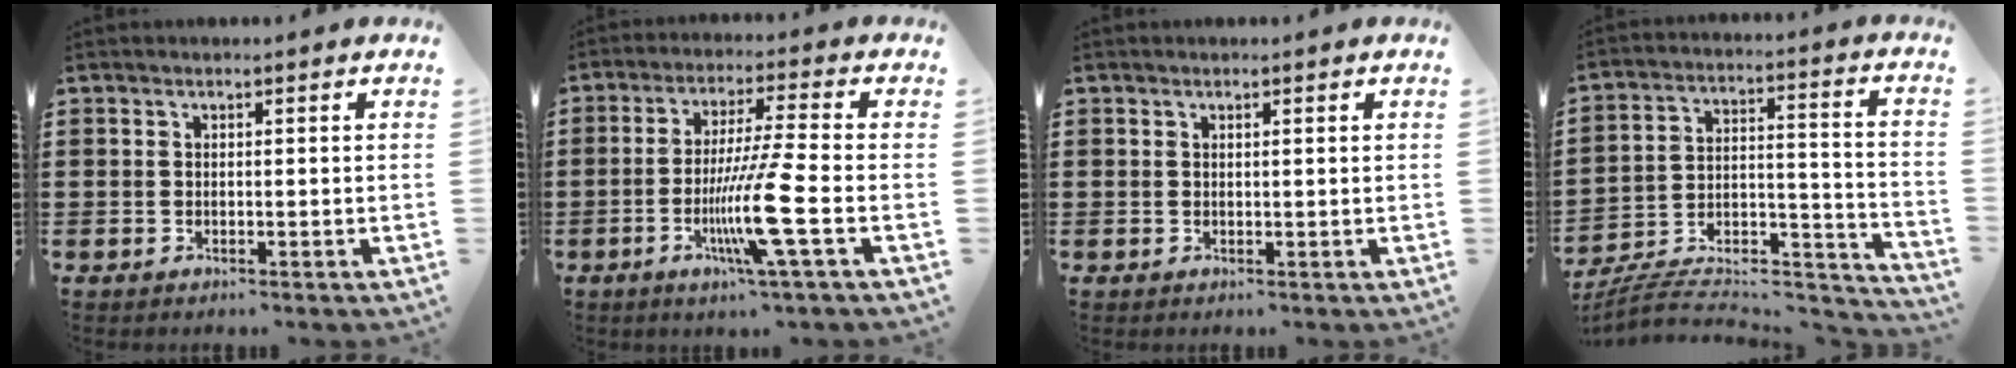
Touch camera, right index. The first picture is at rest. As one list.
[{"total": 11.5, "force": [-3.5, 0.0, 11.0], "torque": [-0.216, -0.021, -0.071]}, {"total": 0.5, "force": [0.3, 0.0, 0.5], "torque": [-0.009, 0.000, 0.005]}, {"total": 8.5, "force": [-7.5, 2.5, 3.2], "torque": [-0.049, 0.008, -0.145]}]